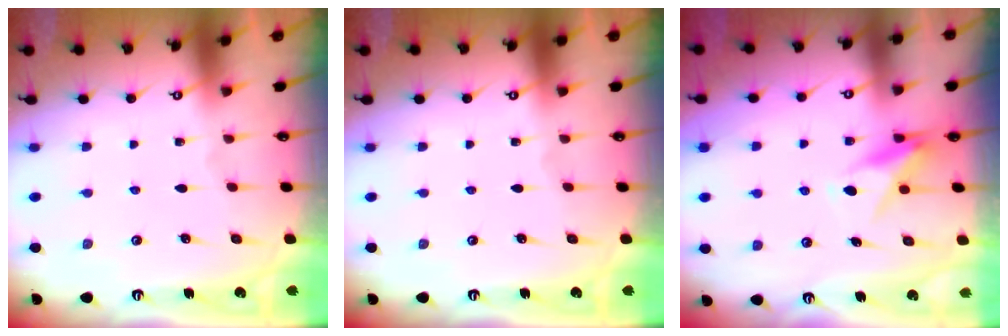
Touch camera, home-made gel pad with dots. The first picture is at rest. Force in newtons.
{"total": 0.0}
{"total": 8.4, "press": 8.4, "slide": 0.9}